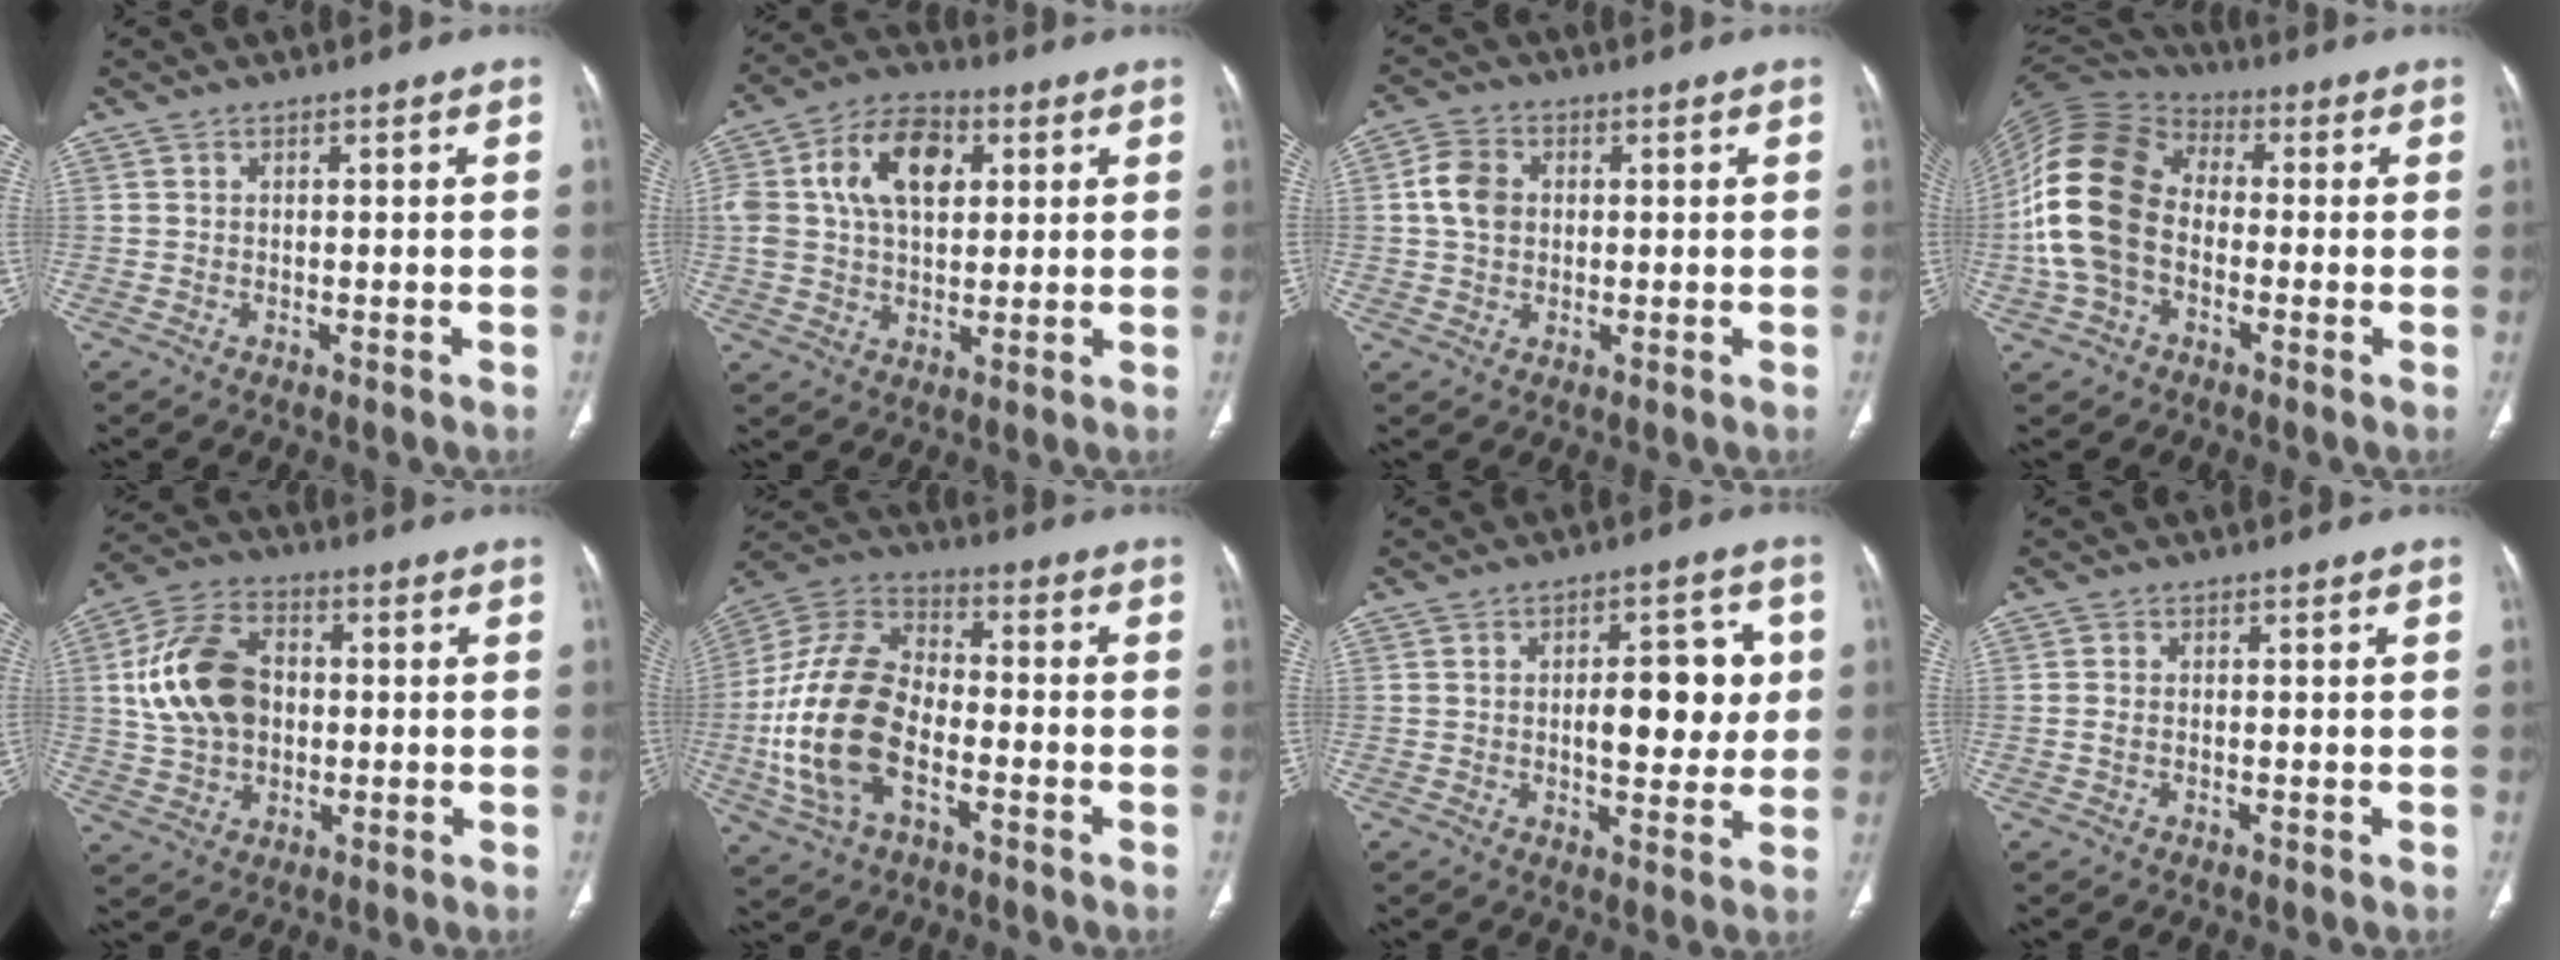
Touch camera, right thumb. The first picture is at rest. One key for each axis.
{"total": 14.8, "fx": 3.8, "fy": 9.5, "fz": 10.6, "tx": -0.177, "ty": 0.012, "tz": 0.064}
{"total": 6.1, "fx": 0.7, "fy": 4.9, "fz": 3.7, "tx": -0.064, "ty": 0.008, "tz": 0.008}
{"total": 17.4, "fx": -2.0, "fy": 12.1, "fz": 12.3, "tx": -0.253, "ty": 0.034, "tz": -0.044}
{"total": 15.0, "fx": 1.2, "fy": 10.5, "fz": 10.6, "tx": -0.183, "ty": 0.018, "tz": 0.020}
{"total": 19.6, "fx": -4.8, "fy": 11.4, "fz": 15.2, "tx": -0.303, "ty": 0.028, "tz": -0.090}
{"total": 10.8, "fx": 1.0, "fy": 5.3, "fz": 9.4, "tx": -0.096, "ty": 0.006, "tz": 0.017}
{"total": 1.0, "fx": -0.2, "fy": 0.7, "fz": 0.8, "tx": -0.015, "ty": 0.004, "tz": -0.003}